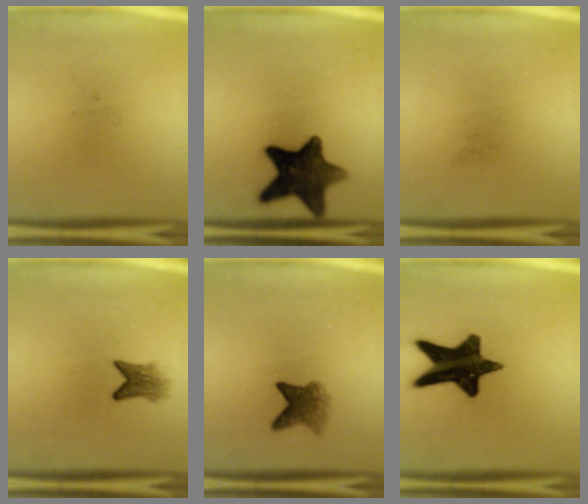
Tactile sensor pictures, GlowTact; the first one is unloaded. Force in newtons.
{"total": 13.3}
{"total": 0.0}
{"total": 3.3}
{"total": 4.1}
{"total": 16.2}